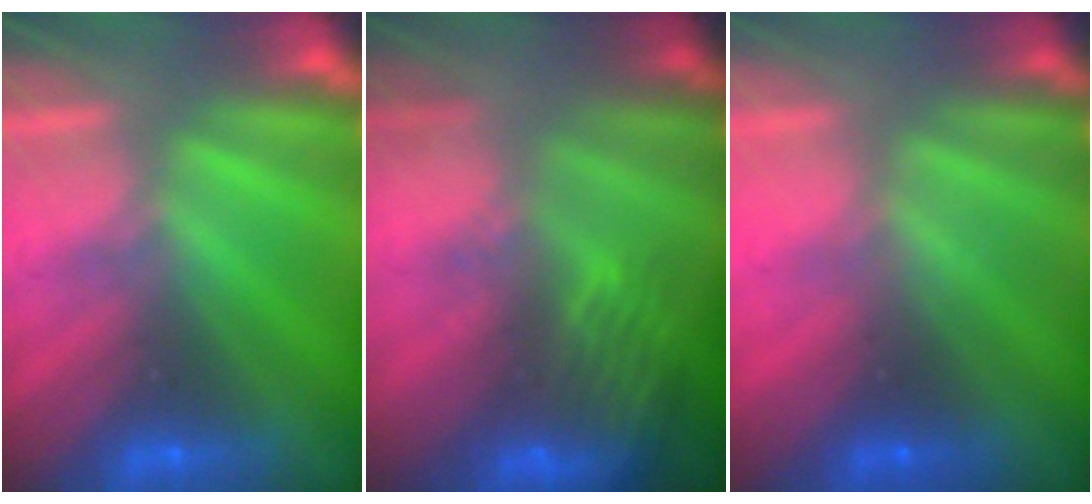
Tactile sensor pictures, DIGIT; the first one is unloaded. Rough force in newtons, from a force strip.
{"total": 6.1}
{"total": 3.3}